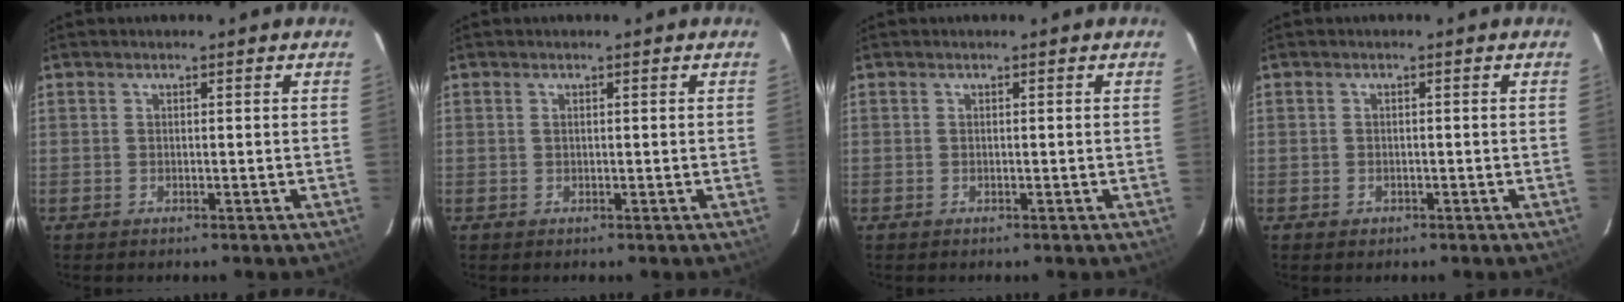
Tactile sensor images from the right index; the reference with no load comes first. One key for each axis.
{"total": 0.0}
{"total": 0.0}
{"total": 1.5, "fx": -0.8, "fy": 1.2, "fz": 0.4, "tx": -0.007, "ty": 0.000, "tz": -0.008}